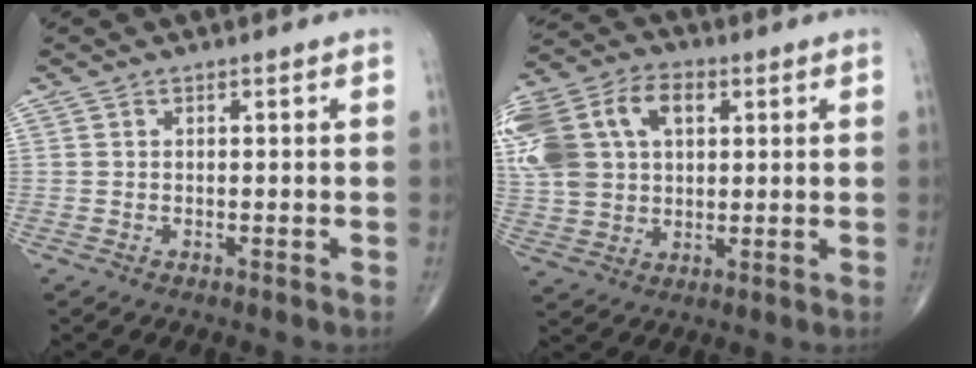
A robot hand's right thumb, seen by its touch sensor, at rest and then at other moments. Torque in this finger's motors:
{"motor_torque": [2.11, 2.21, 1.55, 0.38, 0.18]}